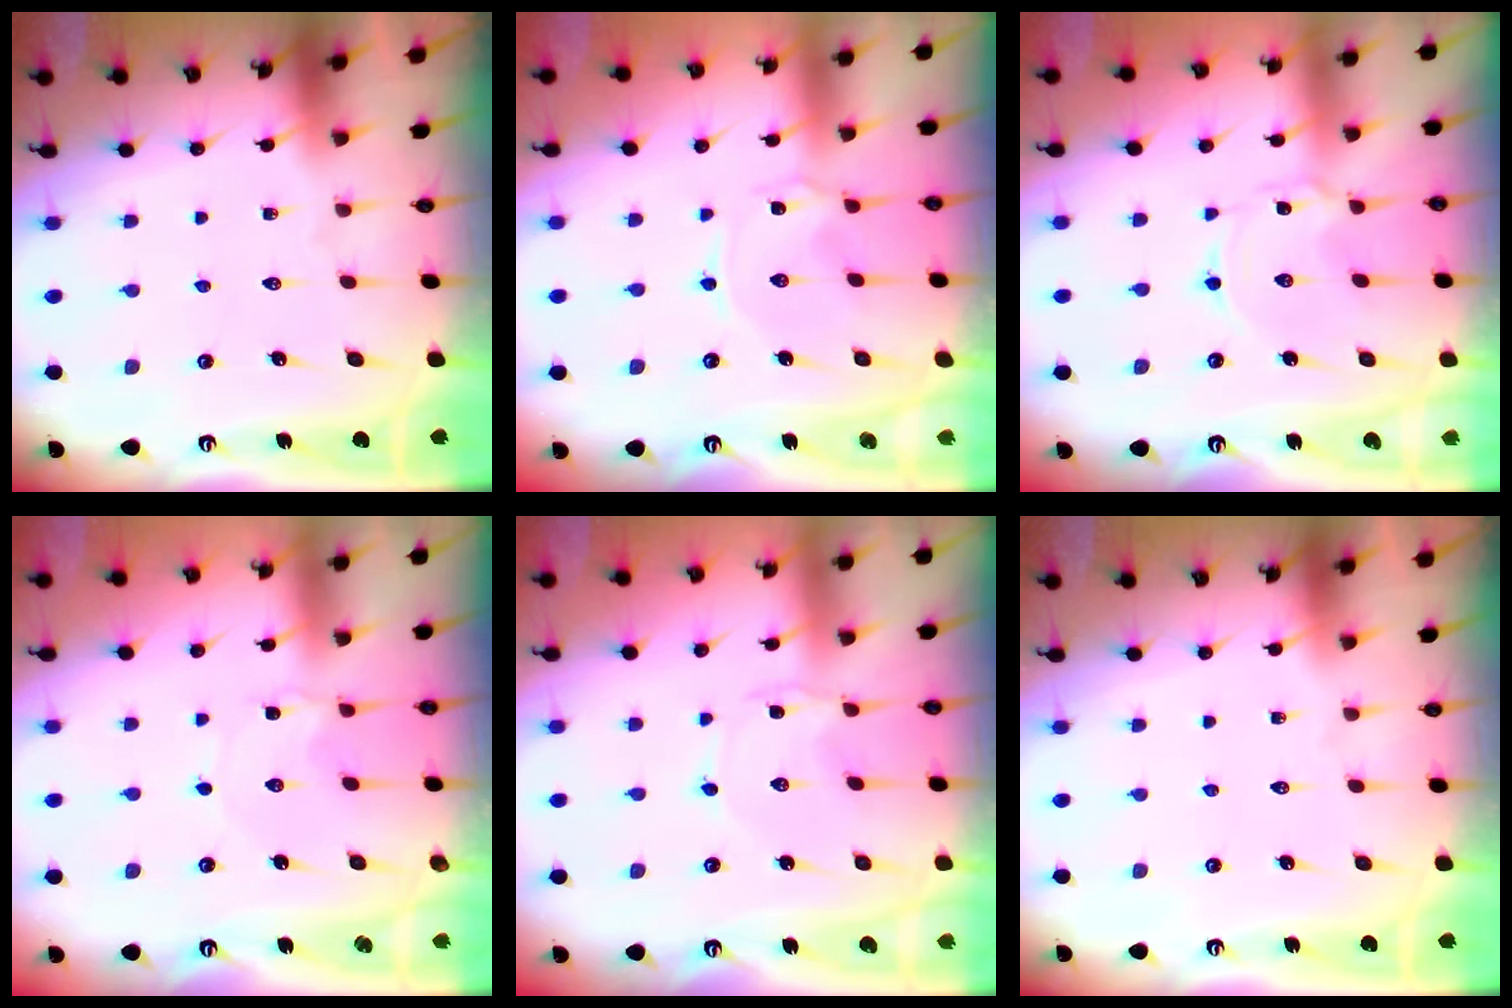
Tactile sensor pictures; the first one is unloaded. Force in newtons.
{"total": 0.8, "press": 0.7, "slide": 0.3}
{"total": 0.9, "press": 0.9, "slide": 0.2}
{"total": 1.0, "press": 1.0, "slide": 0.1}
{"total": 2.4, "press": 2.4, "slide": 0.3}
{"total": 0.0}